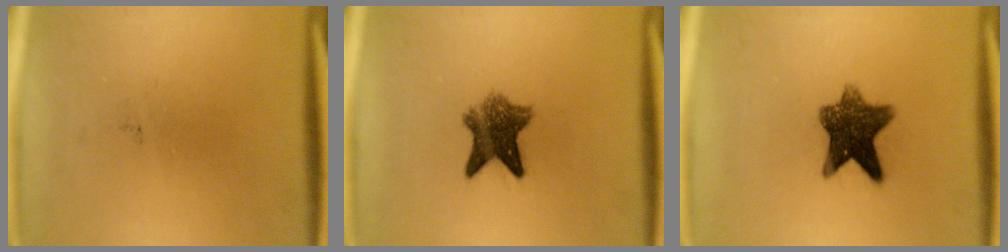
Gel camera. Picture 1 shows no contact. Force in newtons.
{"total": 6.9}
{"total": 9.5}